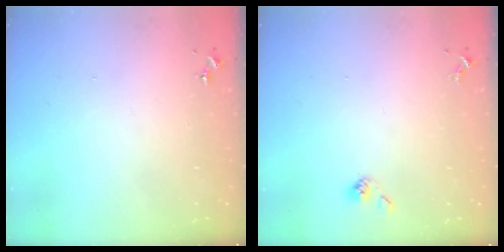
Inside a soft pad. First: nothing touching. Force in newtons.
{"total": 4.2, "press": 4.0, "slide": 1.1}